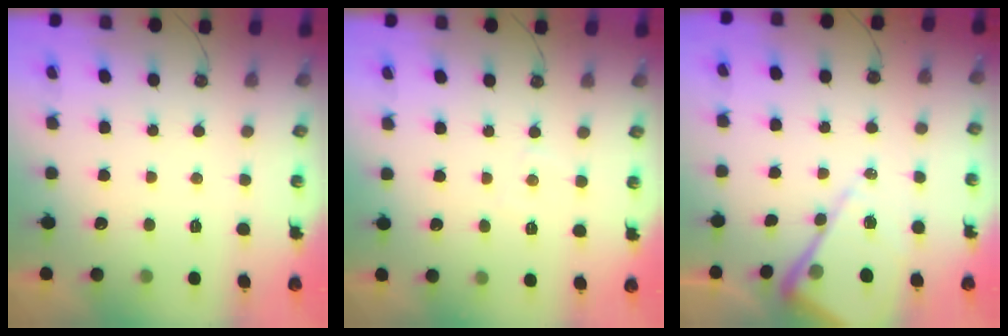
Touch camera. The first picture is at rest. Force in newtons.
{"total": 3.1, "press": 3.1, "slide": 0.5}
{"total": 11.6, "press": 11.5, "slide": 1.5}